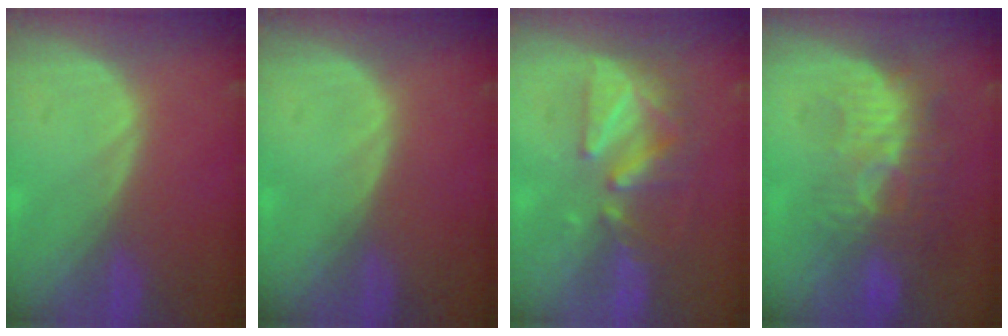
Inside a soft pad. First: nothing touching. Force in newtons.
{"total": 0.0}
{"total": 8.9, "press": 7.8, "slide": 4.3}
{"total": 9.4, "press": 8.7, "slide": 3.7}